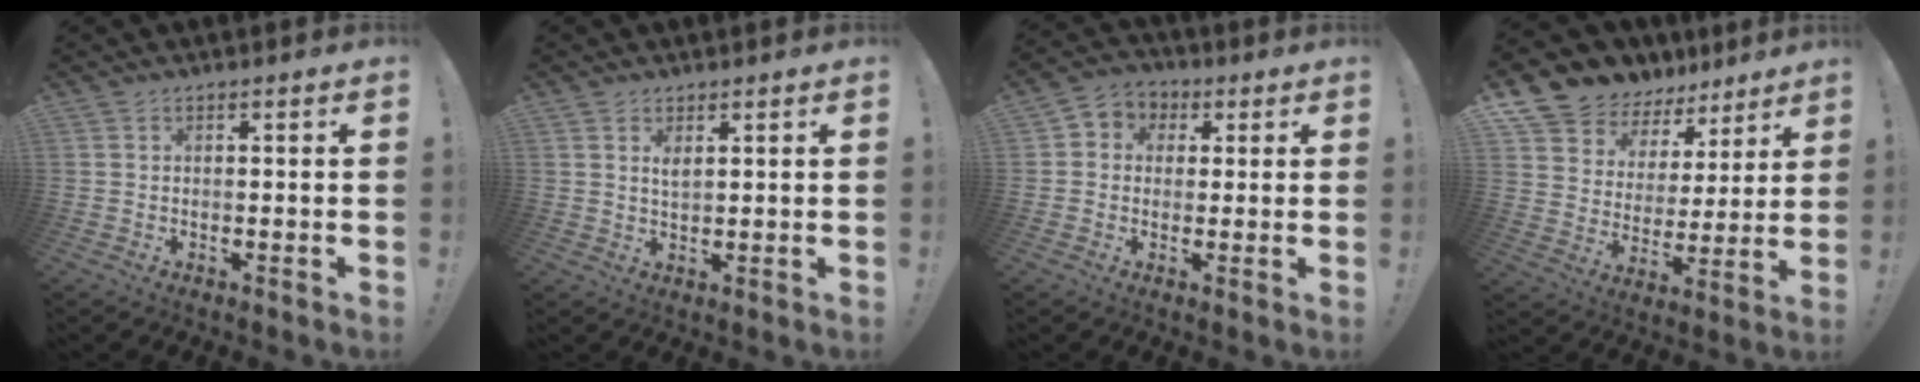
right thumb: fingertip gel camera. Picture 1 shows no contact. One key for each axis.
{"total": 2.3, "fx": 1.5, "fy": 0.9, "fz": 1.4, "tx": -0.007, "ty": -0.010, "tz": 0.023}
{"total": 5.2, "fx": -0.6, "fy": 4.9, "fz": 1.8, "tx": -0.018, "ty": 0.013, "tz": -0.007}
{"total": 9.2, "fx": 7.1, "fy": 5.7, "fz": 0.9, "tx": -0.021, "ty": -0.071, "tz": 0.136}